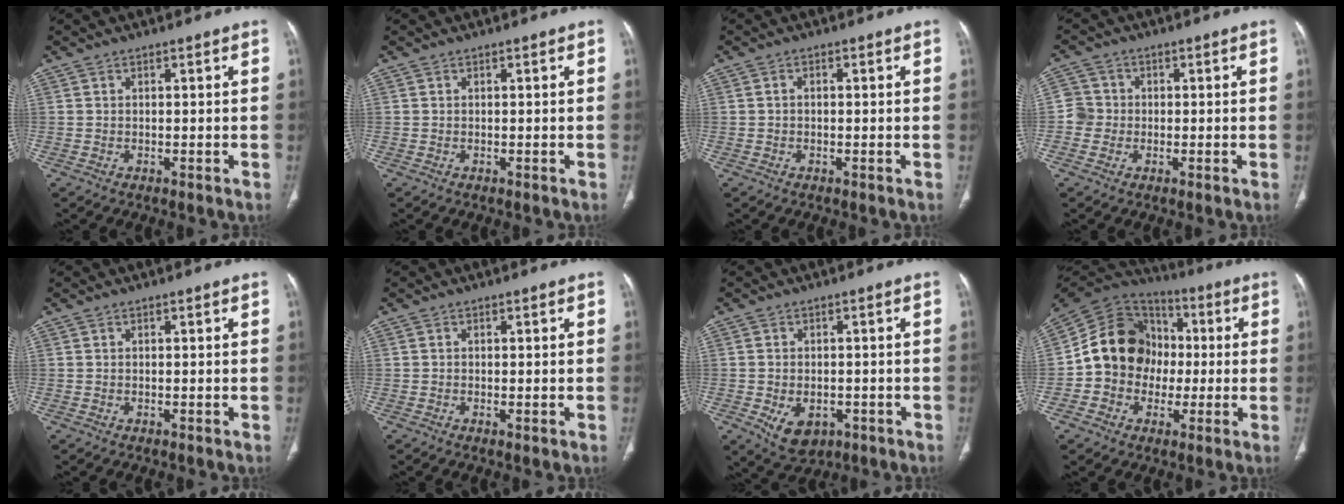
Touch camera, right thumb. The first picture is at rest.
{"total": 0.0}
{"total": 0.9, "force": [-0.1, 0.7, 0.6], "torque": [-0.009, 0.006, -0.003]}
{"total": 3.8, "force": [-0.5, 3.7, 0.5], "torque": [0.014, 0.010, -0.020]}
{"total": 0.0}
{"total": 0.6, "force": [-0.1, 0.2, 0.5], "torque": [-0.013, -0.003, -0.003]}
{"total": 6.8, "force": [-2.4, 4.7, 4.2], "torque": [-0.060, 0.007, -0.024]}
{"total": 16.2, "force": [-0.8, 13.9, 8.2], "torque": [-0.112, 0.034, -0.023]}